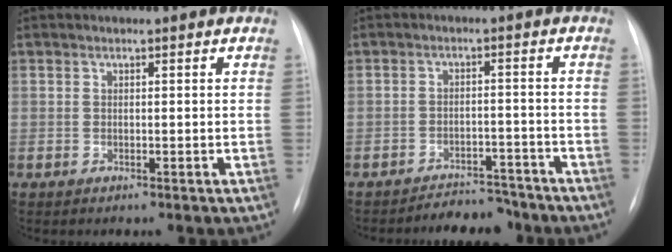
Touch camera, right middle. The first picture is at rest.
{"total": 5.8, "force": [-5.5, 1.8, 0.3], "torque": [0.004, 0.005, -0.084]}